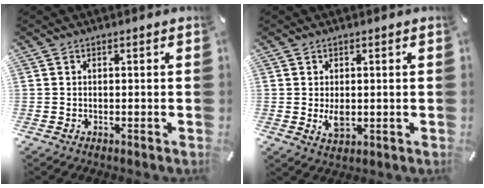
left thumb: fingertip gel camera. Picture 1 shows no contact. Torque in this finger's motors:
{"motor_torque": [0.82, 1.14, 0.08, -0.02, 0.02]}